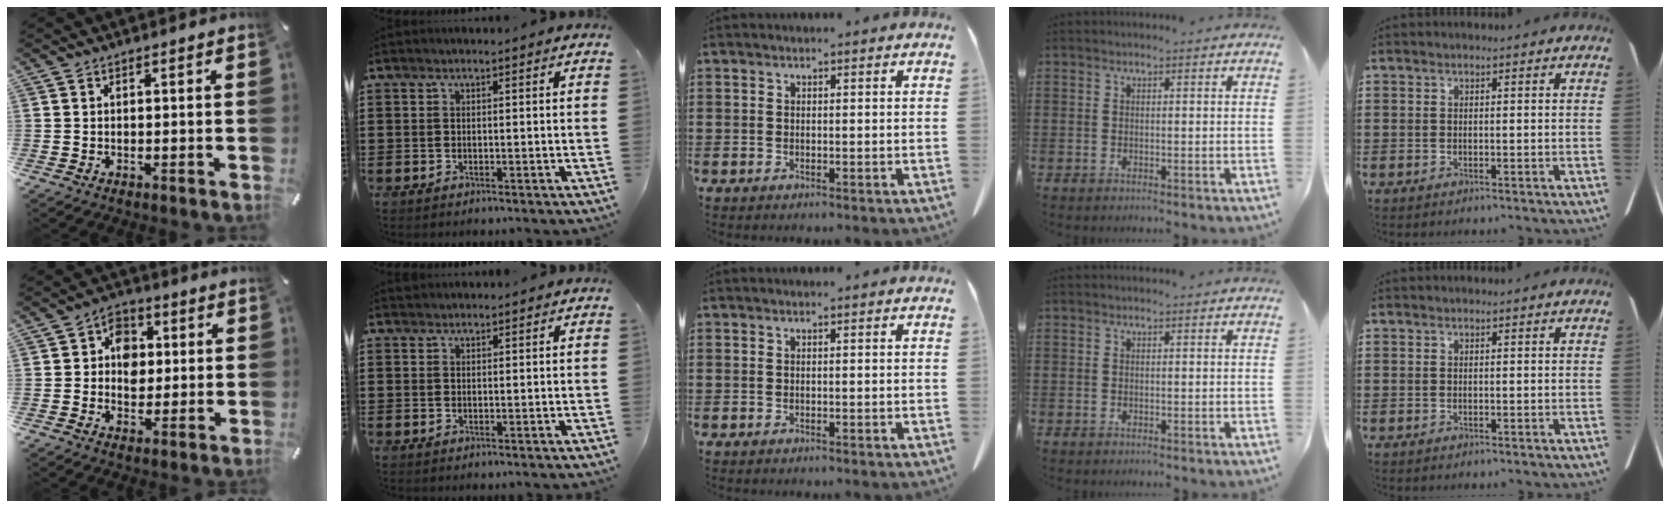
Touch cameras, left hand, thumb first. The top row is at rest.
{"thumb": {"total": 7.4, "force": [0.5, 6.3, 3.9], "torque": [-0.044, 0.003, 0.003]}, "index": {"total": 0.8, "force": [0.8, 0.2, 0.0], "torque": [-0.001, 0.001, 0.016]}}